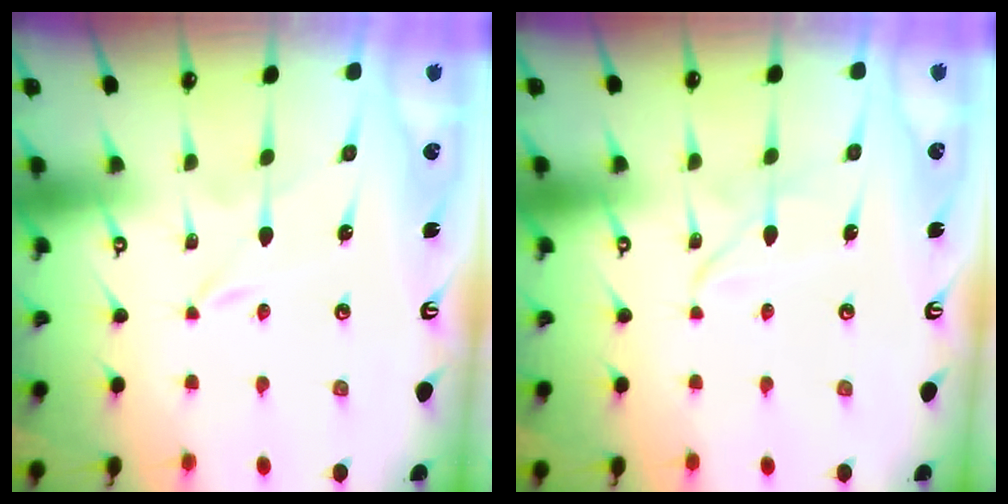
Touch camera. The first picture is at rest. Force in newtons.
{"total": 2.5, "press": 2.5, "slide": 0.2}